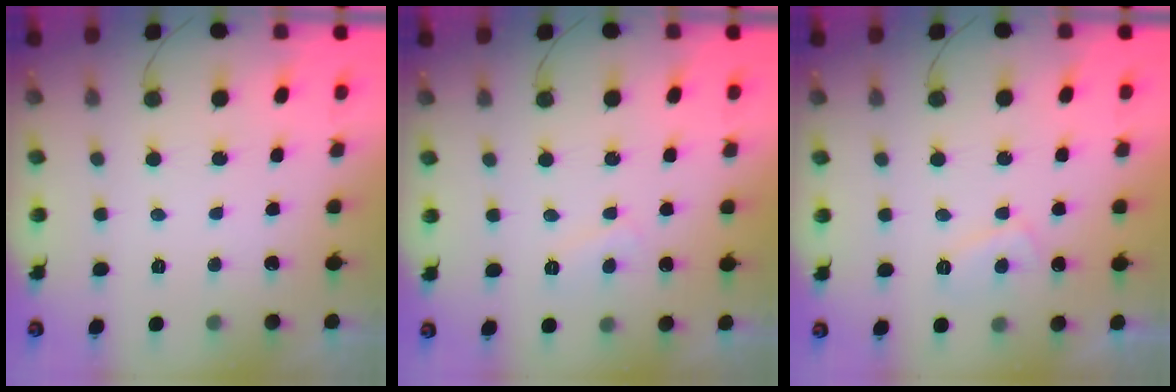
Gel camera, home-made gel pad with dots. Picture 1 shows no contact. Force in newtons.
{"total": 3.4, "press": 3.4, "slide": 0.4}
{"total": 3.2, "press": 3.1, "slide": 0.6}